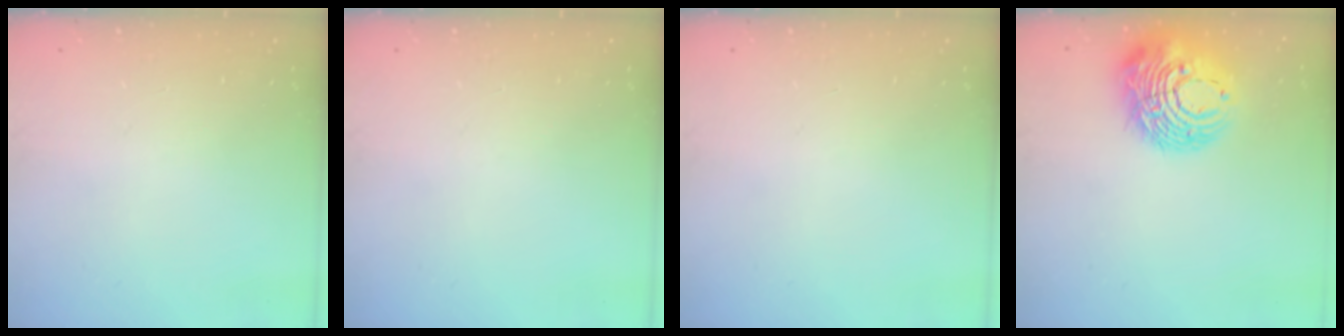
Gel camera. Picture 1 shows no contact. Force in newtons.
{"total": 0.0}
{"total": 0.0}
{"total": 16.6, "press": 16.5, "slide": 1.8}